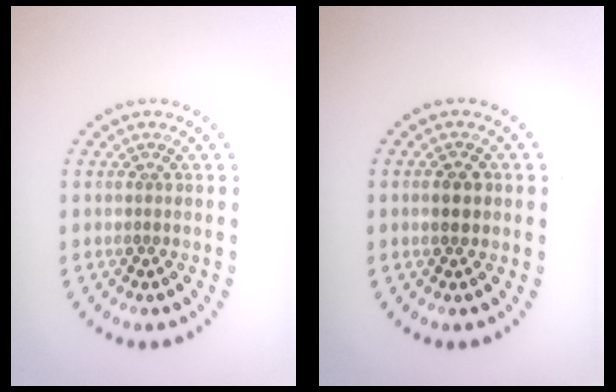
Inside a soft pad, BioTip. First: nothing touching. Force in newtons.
{"total": 2.3, "press": 2.3, "slide": 0.1}